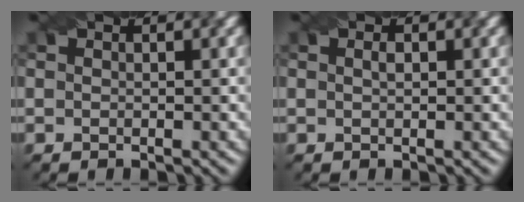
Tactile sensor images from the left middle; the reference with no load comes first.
{"total": 0.7, "force": [0.1, 0.3, 0.6], "torque": [-0.013, 0.002, 0.004]}